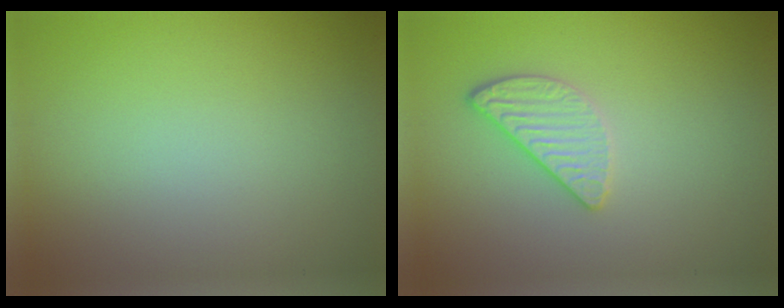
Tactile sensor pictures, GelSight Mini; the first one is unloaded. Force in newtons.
{"total": 2.4, "press": 2.2, "slide": 0.9}